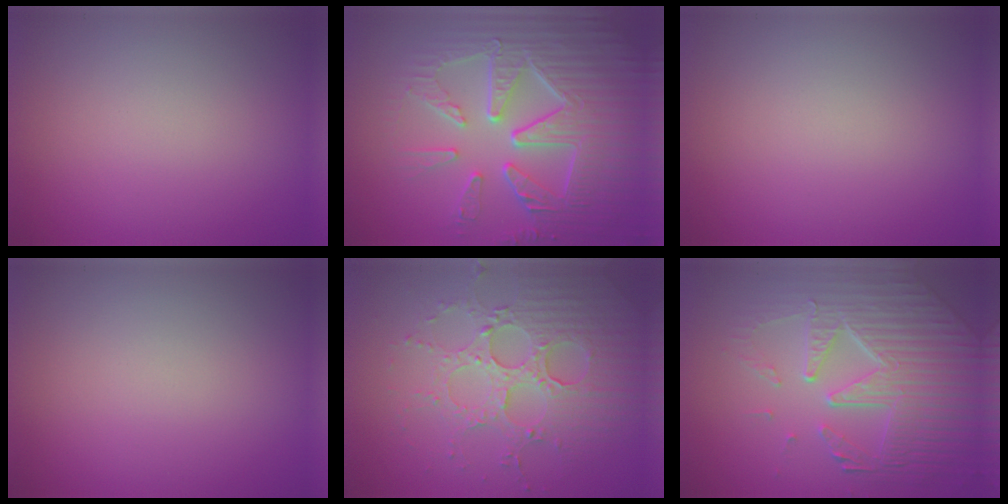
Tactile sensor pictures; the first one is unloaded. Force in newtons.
{"total": 9.3, "press": 6.4, "slide": 6.7}
{"total": 0.0}
{"total": 0.0}
{"total": 5.1, "press": 4.5, "slide": 2.3}
{"total": 8.2, "press": 5.7, "slide": 5.8}